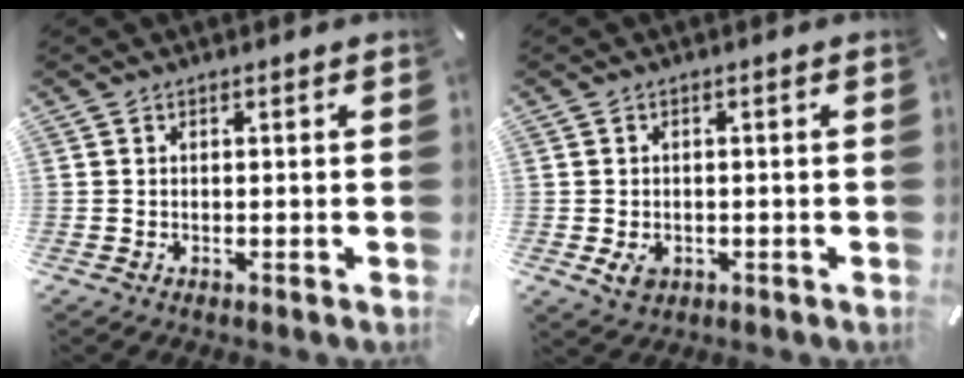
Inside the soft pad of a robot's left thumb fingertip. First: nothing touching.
{"total": 3.3, "force": [-0.9, 2.7, 1.8], "torque": [-0.034, -0.004, -0.019]}